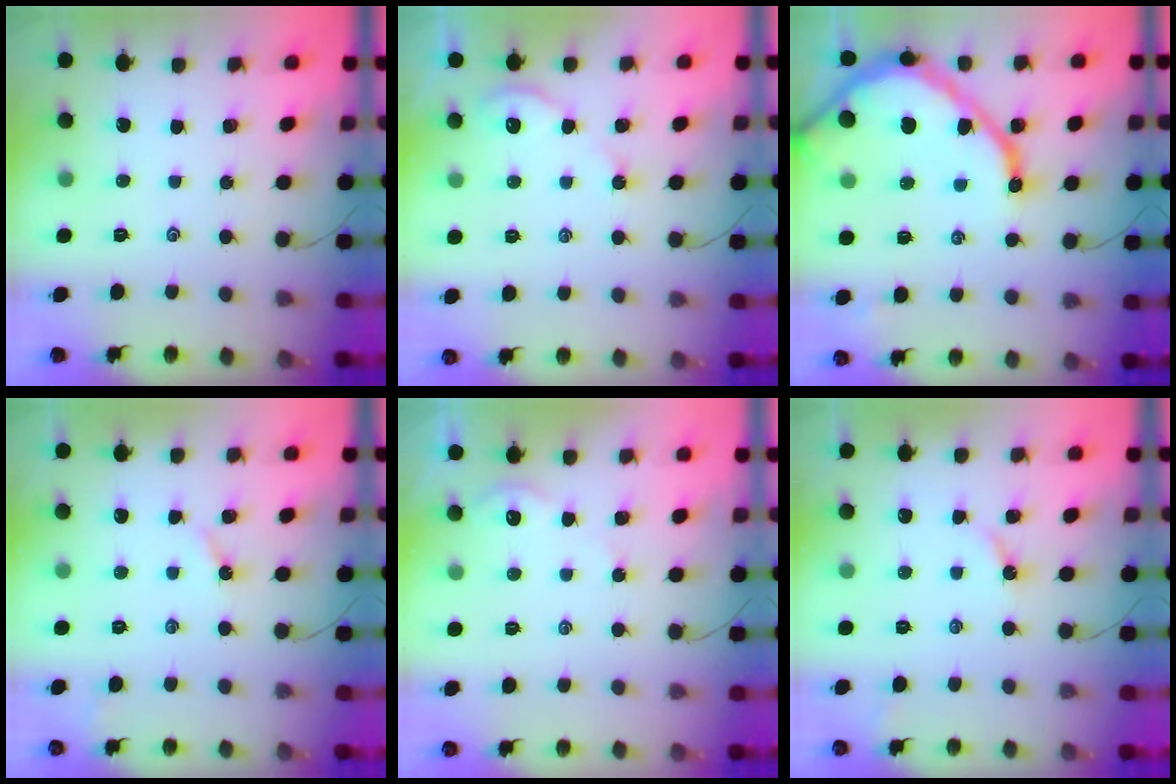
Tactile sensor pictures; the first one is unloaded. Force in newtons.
{"total": 2.9, "press": 2.9, "slide": 0.4}
{"total": 19.3, "press": 19.2, "slide": 2.0}
{"total": 2.4, "press": 2.3, "slide": 0.3}
{"total": 1.7, "press": 1.7, "slide": 0.3}
{"total": 2.8, "press": 2.8, "slide": 0.3}